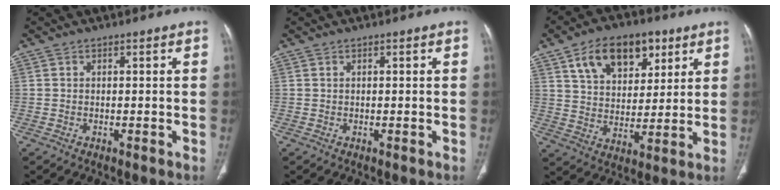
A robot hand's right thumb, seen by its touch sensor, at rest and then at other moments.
{"total": 0.0}
{"total": 14.8, "force": [7.4, 9.1, 9.0], "torque": [-0.110, -0.021, 0.130]}